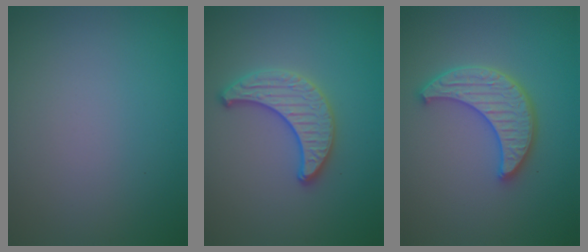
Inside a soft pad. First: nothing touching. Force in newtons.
{"total": 3.2, "press": 3.1, "slide": 0.8}
{"total": 4.6, "press": 4.0, "slide": 2.3}